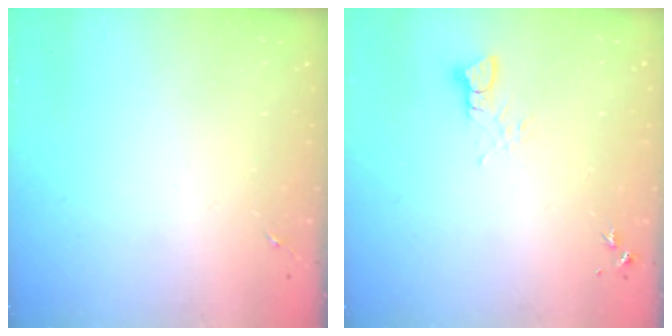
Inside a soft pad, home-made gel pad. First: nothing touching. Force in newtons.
{"total": 3.1, "press": 3.1, "slide": 0.4}